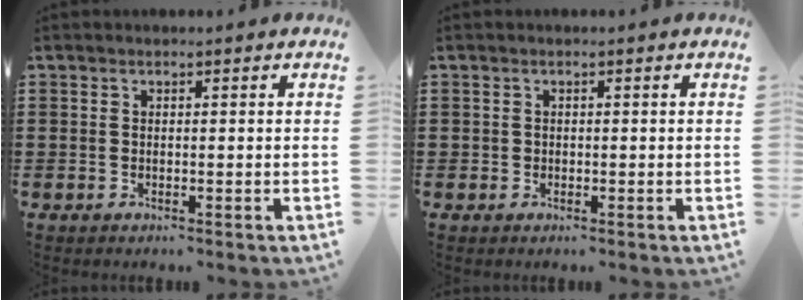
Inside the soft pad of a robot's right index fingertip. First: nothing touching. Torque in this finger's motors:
{"motor_torque": [-0.38, 0.29, 0.02, 0.01]}